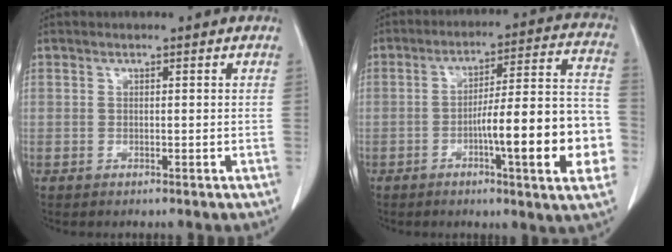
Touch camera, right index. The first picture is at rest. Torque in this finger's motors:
{"motor_torque": [1.80, -0.34, 0.91, 0.19]}